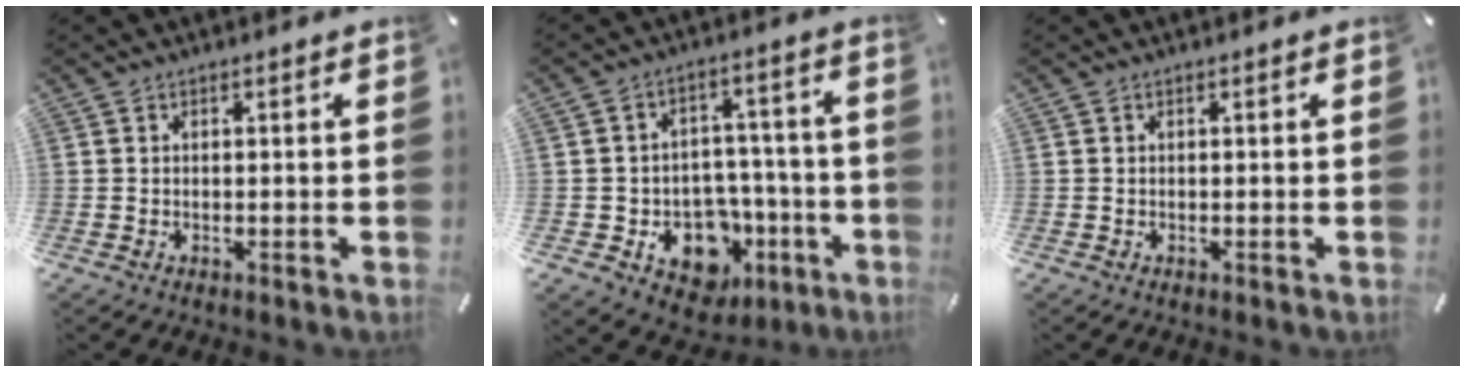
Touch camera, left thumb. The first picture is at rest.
{"total": 11.7, "force": [-4.4, 9.9, 4.4], "torque": [-0.042, 0.026, -0.056]}
{"total": 0.0}